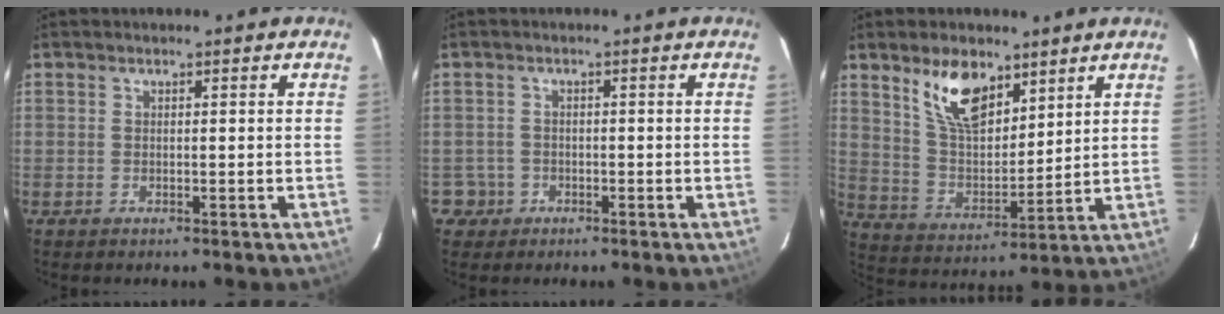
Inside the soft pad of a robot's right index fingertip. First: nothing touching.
{"total": 3.2, "force": [-1.2, 2.9, 0.0], "torque": [0.000, 0.019, -0.018]}
{"total": 12.3, "force": [7.7, 6.0, 7.5], "torque": [-0.136, 0.006, 0.152]}